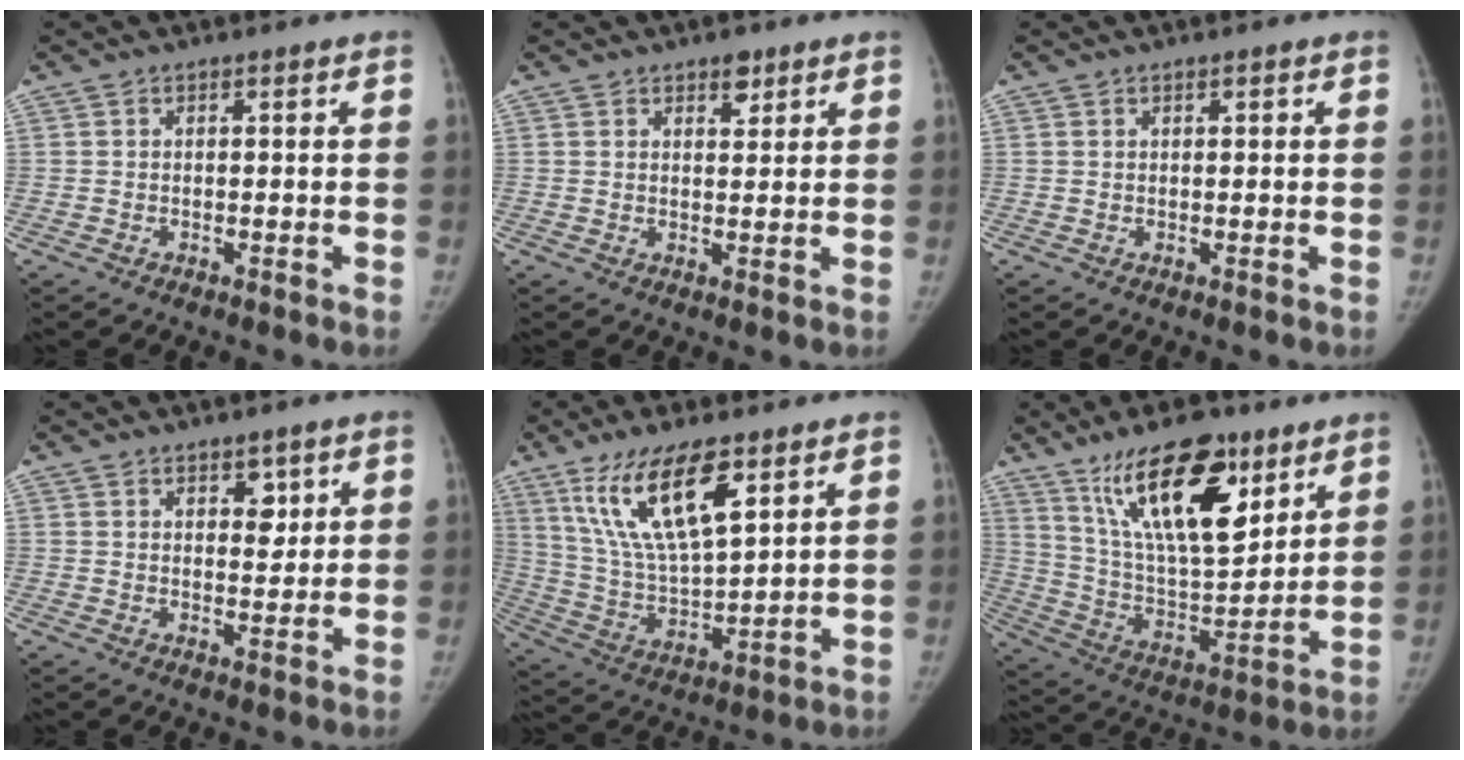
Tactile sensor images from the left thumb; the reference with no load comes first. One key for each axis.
{"total": 2.9, "fx": 1.9, "fy": 1.5, "fz": 1.6, "tx": -0.008, "ty": -0.010, "tz": 0.029}
{"total": 0.5, "fx": 0.2, "fy": 0.3, "fz": 0.4, "tx": -0.003, "ty": 0.000, "tz": 0.004}
{"total": 4.2, "fx": 2.1, "fy": 2.5, "fz": 2.7, "tx": -0.013, "ty": -0.014, "tz": 0.032}
{"total": 16.9, "fx": 9.1, "fy": 5.4, "fz": 13.1, "tx": -0.232, "ty": -0.036, "tz": 0.182}
{"total": 21.9, "fx": 12.7, "fy": 8.6, "fz": 15.6, "tx": -0.229, "ty": -0.057, "tz": 0.235}